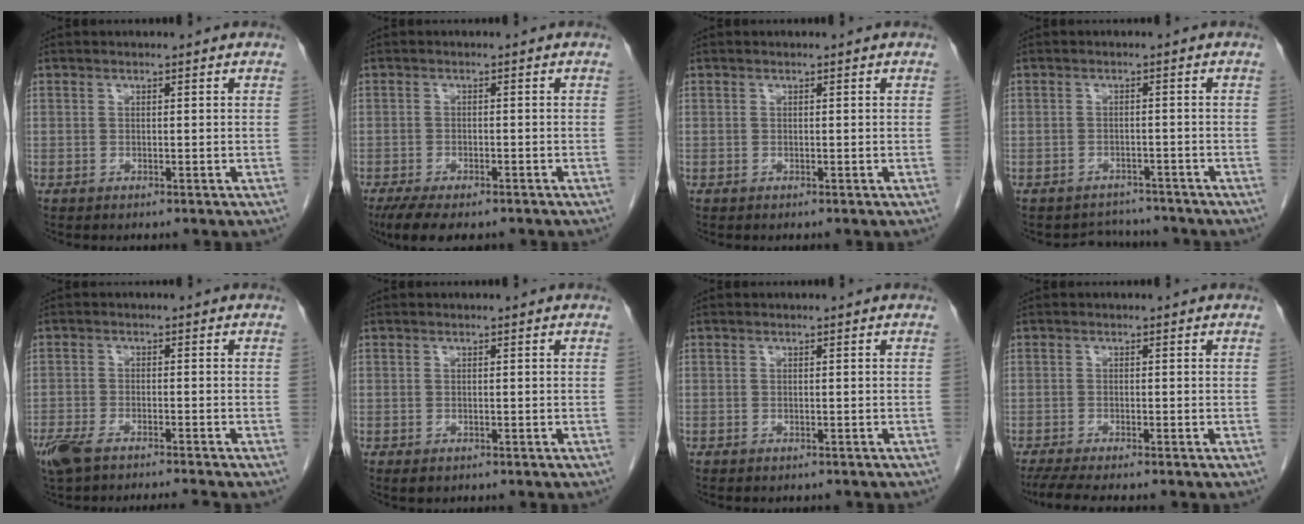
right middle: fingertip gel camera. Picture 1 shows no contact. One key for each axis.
{"total": 7.1, "fx": -5.2, "fy": 2.5, "fz": 4.0, "tx": -0.062, "ty": -0.012, "tz": -0.080}
{"total": 0.0}
{"total": 4.1, "fx": -3.7, "fy": 1.6, "fz": -0.7, "tx": 0.010, "ty": 0.011, "tz": -0.052}
{"total": 8.2, "fx": -6.9, "fy": 0.9, "fz": 4.2, "tx": -0.077, "ty": -0.011, "tz": -0.116}
{"total": 1.2, "fx": -0.8, "fy": 0.7, "fz": 0.6, "tx": -0.010, "ty": 0.000, "tz": -0.005}
{"total": 2.9, "fx": -2.5, "fy": 1.0, "fz": 1.0, "tx": -0.017, "ty": -0.005, "tz": -0.027}
{"total": 5.3, "fx": -4.4, "fy": 0.1, "fz": 2.9, "tx": -0.047, "ty": -0.015, "tz": -0.074}